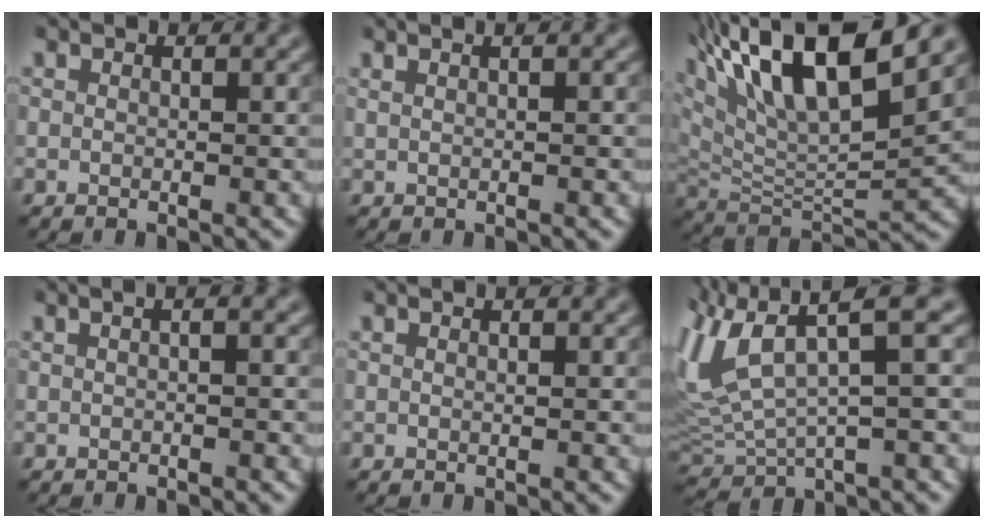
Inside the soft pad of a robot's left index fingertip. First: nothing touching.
{"total": 2.9, "force": [1.6, 1.5, 1.9], "torque": [-0.007, 0.012, -0.003]}
{"total": 14.3, "force": [8.1, 4.3, 11.0], "torque": [-0.200, 0.018, 0.143]}
{"total": 2.3, "force": [0.5, 1.1, 2.0], "torque": [-0.010, 0.003, -0.009]}
{"total": 0.0}
{"total": 8.3, "force": [2.4, 3.4, 7.2], "torque": [-0.167, 0.002, 0.047]}